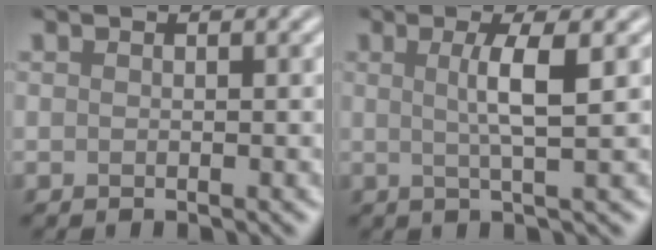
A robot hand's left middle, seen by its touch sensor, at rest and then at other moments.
{"total": 3.5, "force": [0.6, 0.7, 3.4], "torque": [-0.053, 0.000, 0.007]}